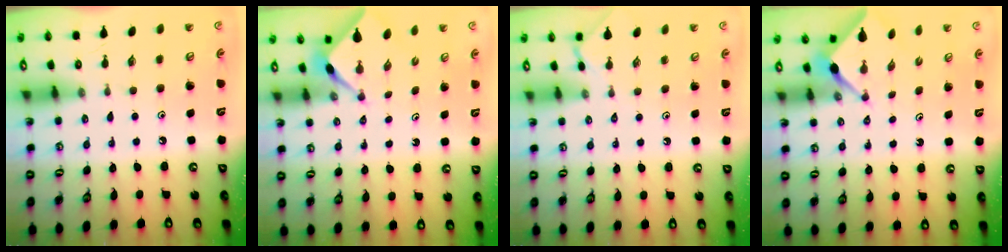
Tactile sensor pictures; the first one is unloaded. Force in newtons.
{"total": 2.3, "press": 2.2, "slide": 0.3}
{"total": 1.9, "press": 1.9, "slide": 0.4}
{"total": 2.5, "press": 2.5, "slide": 0.3}